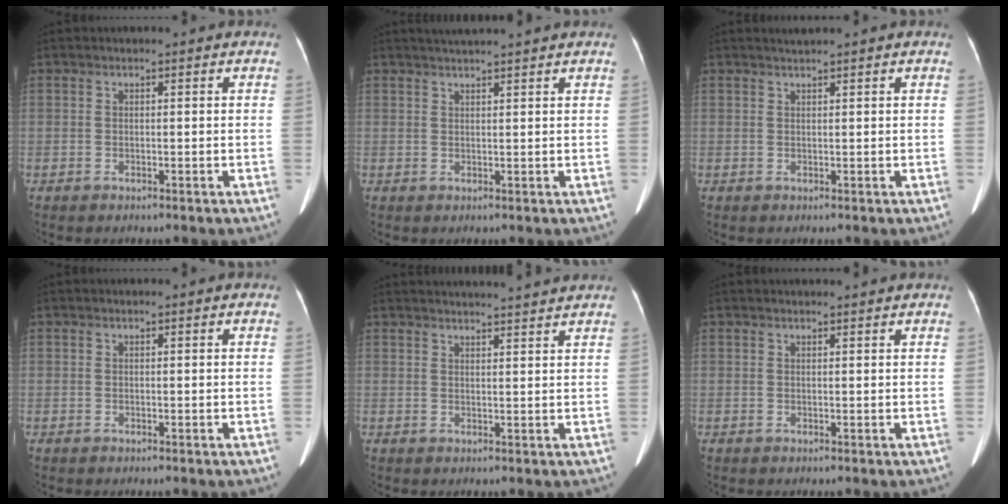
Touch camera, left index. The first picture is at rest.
{"total": 5.6, "force": [5.0, -0.5, 2.5], "torque": [-0.037, 0.030, 0.070]}
{"total": 0.9, "force": [0.8, -0.3, 0.3], "torque": [-0.011, 0.003, 0.021]}
{"total": 0.0}
{"total": 9.8, "force": [9.5, -0.7, 2.5], "torque": [-0.032, 0.013, 0.112]}
{"total": 2.5, "force": [2.5, -0.1, 0.6], "torque": [-0.009, 0.013, 0.030]}